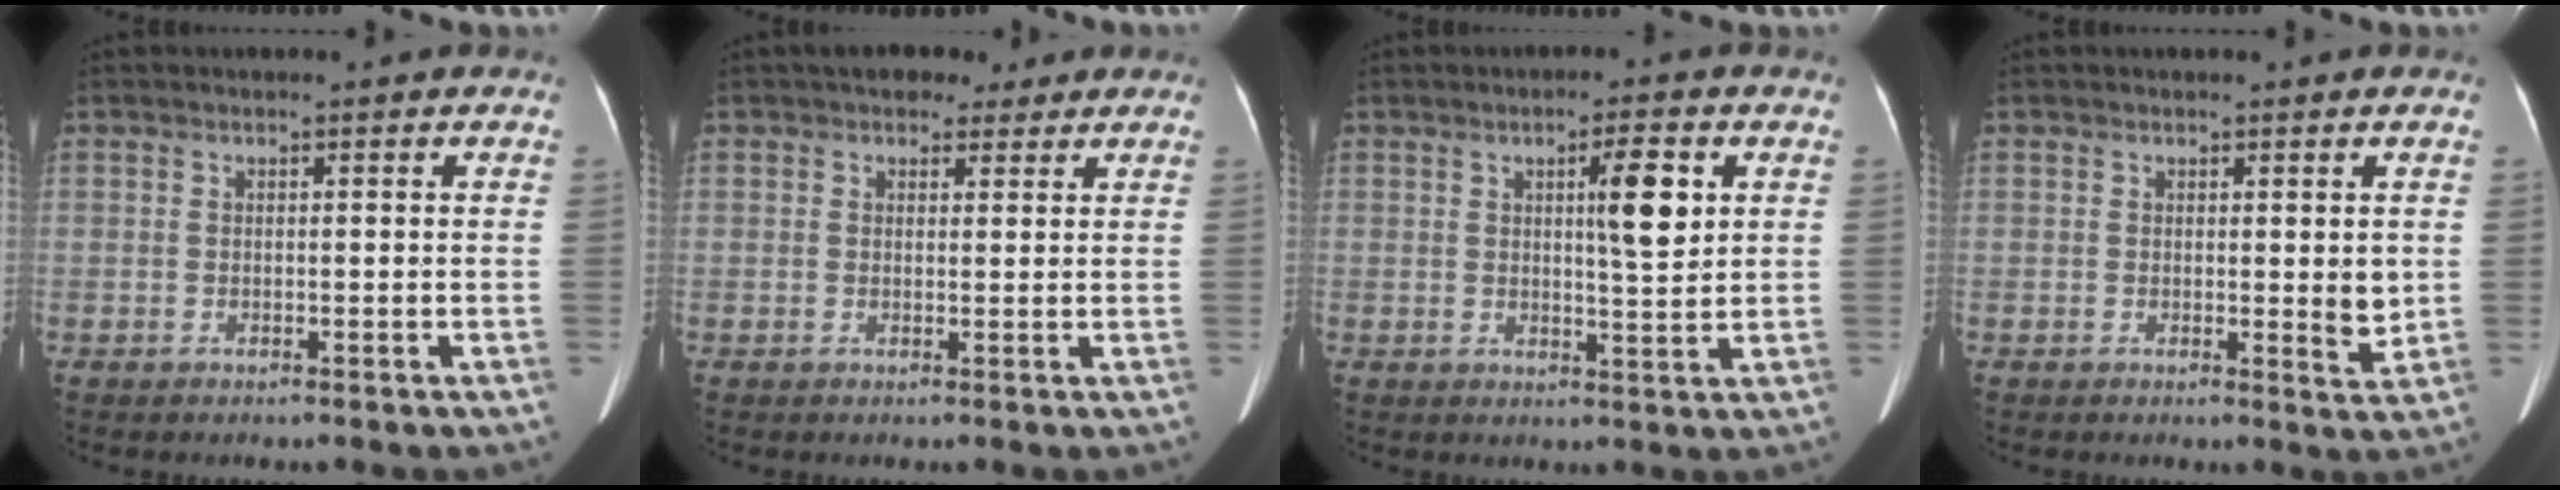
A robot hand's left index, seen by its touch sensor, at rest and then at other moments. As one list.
[{"total": 4.2, "force": [3.1, 2.4, 1.4], "torque": [-0.013, 0.013, 0.045]}, {"total": 5.8, "force": [1.8, 0.7, 5.5], "torque": [-0.084, 0.001, 0.026]}, {"total": 2.5, "force": [0.4, 0.7, 2.4], "torque": [-0.029, -0.008, 0.006]}]